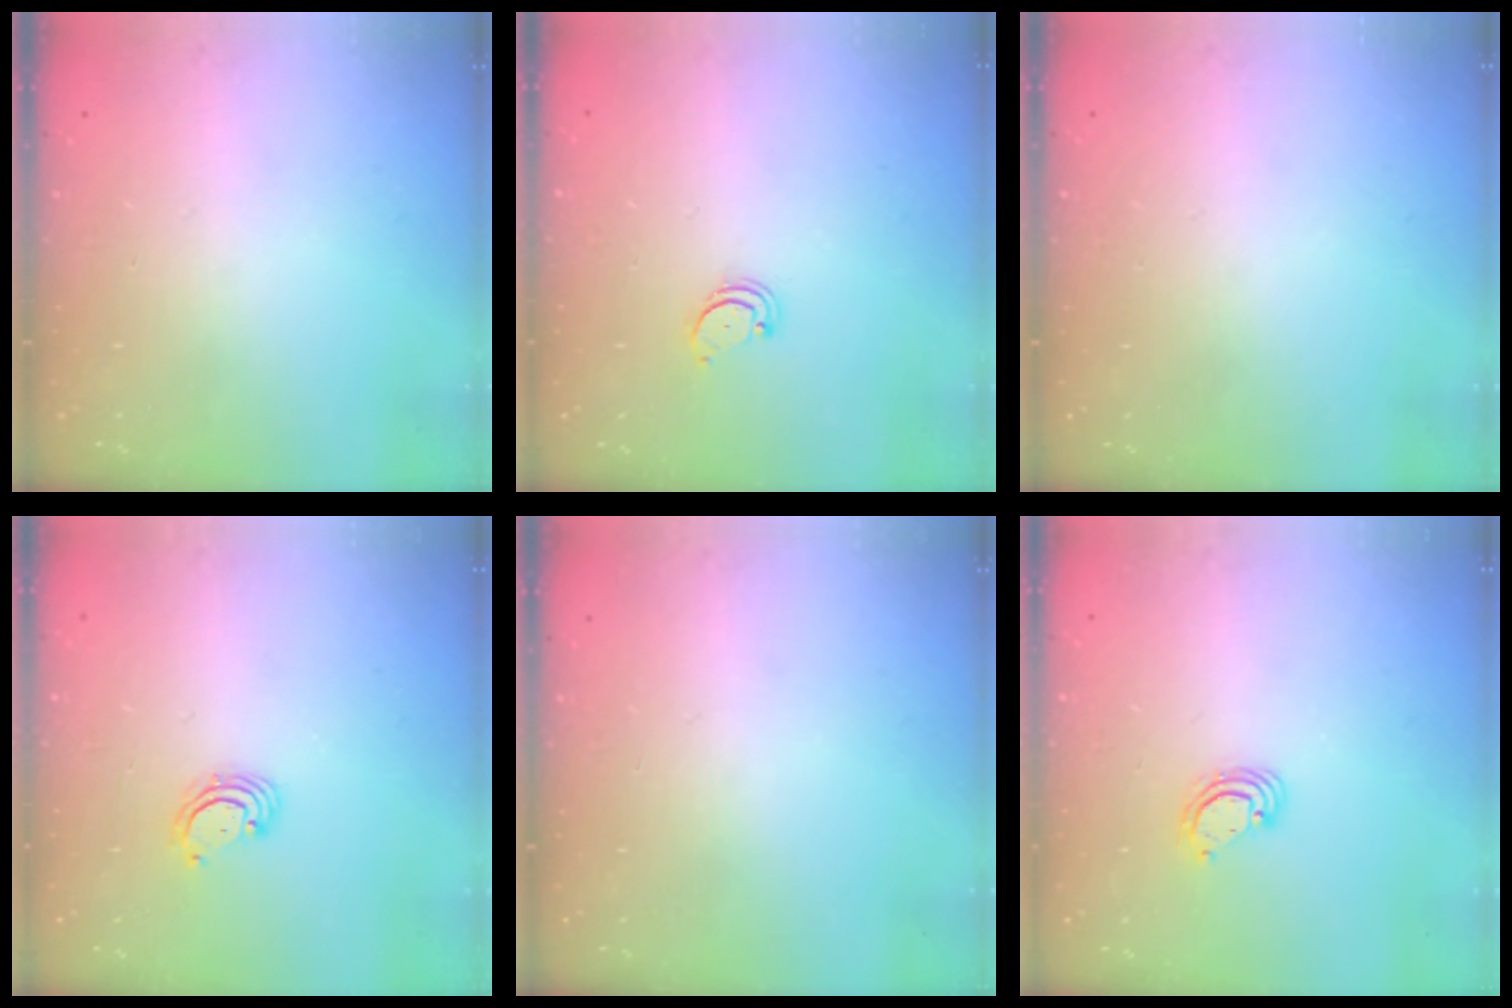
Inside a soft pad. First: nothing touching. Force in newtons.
{"total": 2.4, "press": 2.3, "slide": 0.5}
{"total": 0.0}
{"total": 3.2, "press": 3.2, "slide": 0.3}
{"total": 0.0}
{"total": 3.7, "press": 3.7, "slide": 0.3}